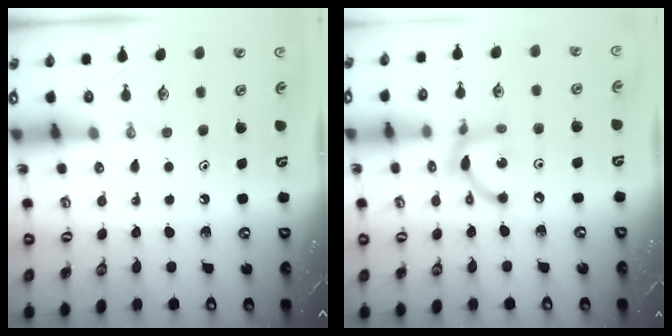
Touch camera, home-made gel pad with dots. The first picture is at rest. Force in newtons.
{"total": 10.3, "press": 10.3, "slide": 0.6}